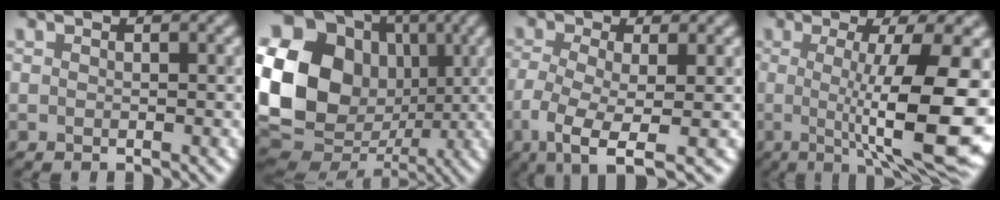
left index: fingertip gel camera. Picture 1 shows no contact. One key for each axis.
{"total": 19.5, "fx": 2.3, "fy": 16.8, "fz": 9.5, "tx": -0.206, "ty": 0.020, "tz": 0.031}
{"total": 5.8, "fx": -2.9, "fy": 1.9, "fz": 4.6, "tx": -0.093, "ty": -0.008, "tz": -0.054}
{"total": 12.6, "fx": -0.9, "fy": 3.1, "fz": 12.2, "tx": -0.154, "ty": -0.004, "tz": -0.008}